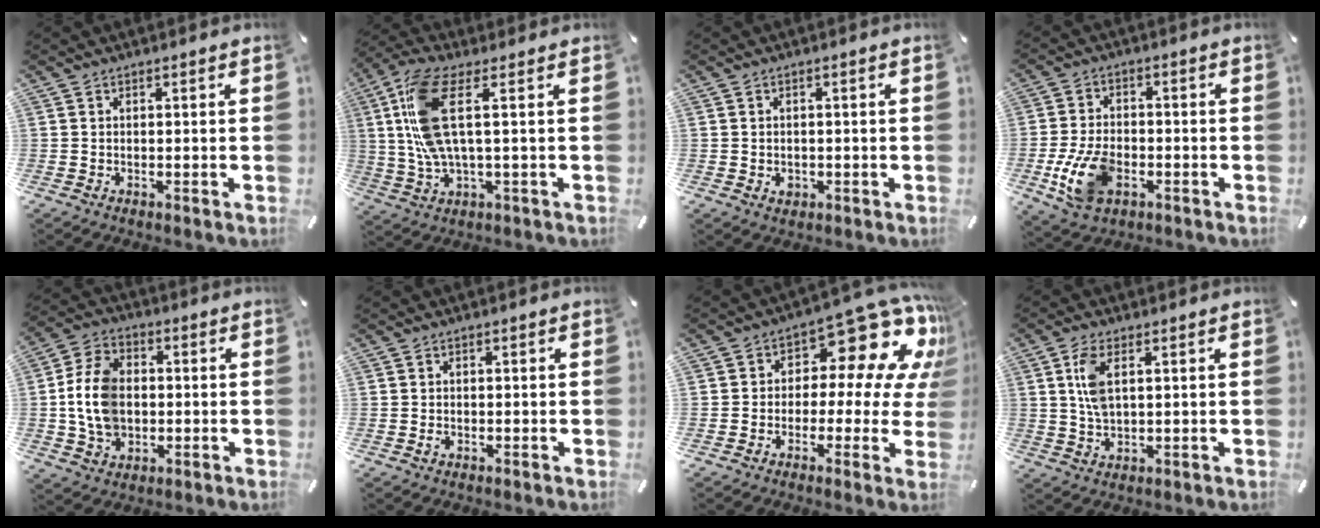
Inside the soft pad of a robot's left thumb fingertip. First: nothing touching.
{"total": 13.0, "force": [2.4, 4.4, 12.0], "torque": [-0.262, -0.015, 0.041]}
{"total": 1.8, "force": [-0.4, 1.6, 0.7], "torque": [-0.015, 0.004, -0.009]}
{"total": 11.5, "force": [-3.6, 7.4, 8.1], "torque": [-0.167, 0.001, -0.061]}
{"total": 11.7, "force": [-0.6, 9.1, 7.3], "torque": [-0.181, 0.017, -0.009]}
{"total": 0.7, "force": [-0.3, 0.6, 0.4], "torque": [-0.007, 0.002, -0.006]}
{"total": 14.6, "force": [7.6, 7.9, 9.6], "torque": [-0.131, -0.064, 0.123]}
{"total": 6.1, "force": [1.6, 2.8, 5.1], "torque": [-0.123, 0.002, 0.024]}